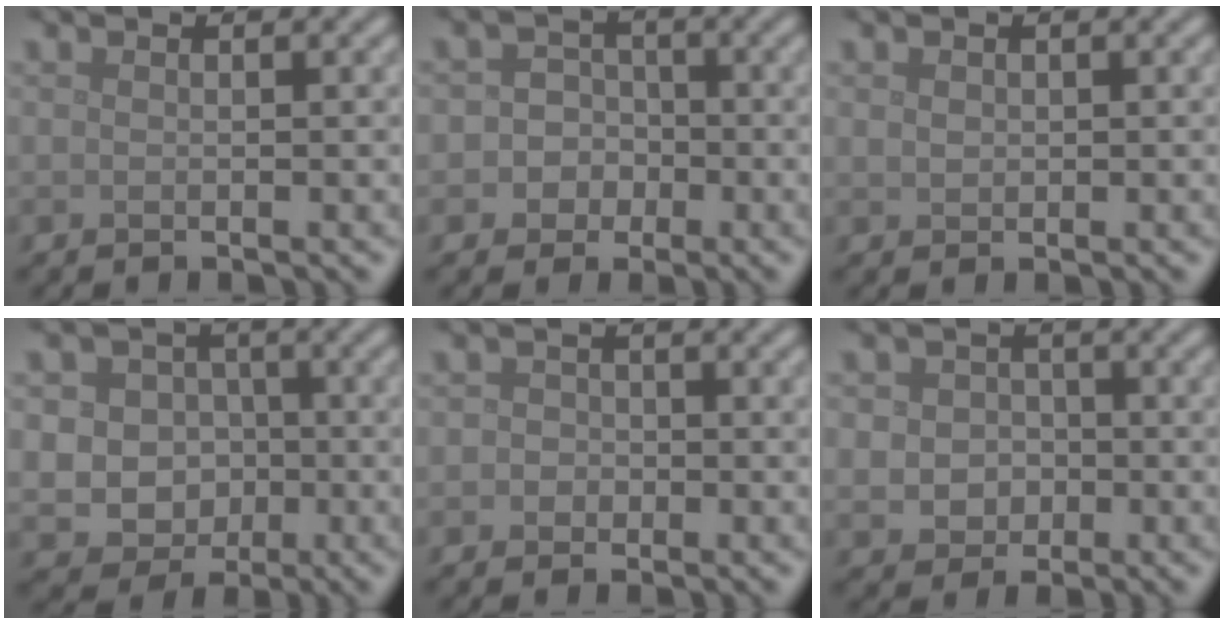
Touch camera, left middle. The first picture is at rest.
{"total": 3.4, "force": [-0.8, 3.2, 0.8], "torque": [0.015, 0.012, -0.030]}
{"total": 0.7, "force": [0.3, 0.6, 0.3], "torque": [-0.006, -0.001, 0.007]}
{"total": 7.3, "force": [-0.4, 6.6, 2.9], "torque": [-0.046, 0.028, -0.042]}
{"total": 1.6, "force": [-0.2, 1.5, 0.5], "torque": [0.010, 0.004, -0.014]}
{"total": 4.1, "force": [-0.2, 3.7, 1.7], "torque": [-0.016, 0.012, -0.017]}